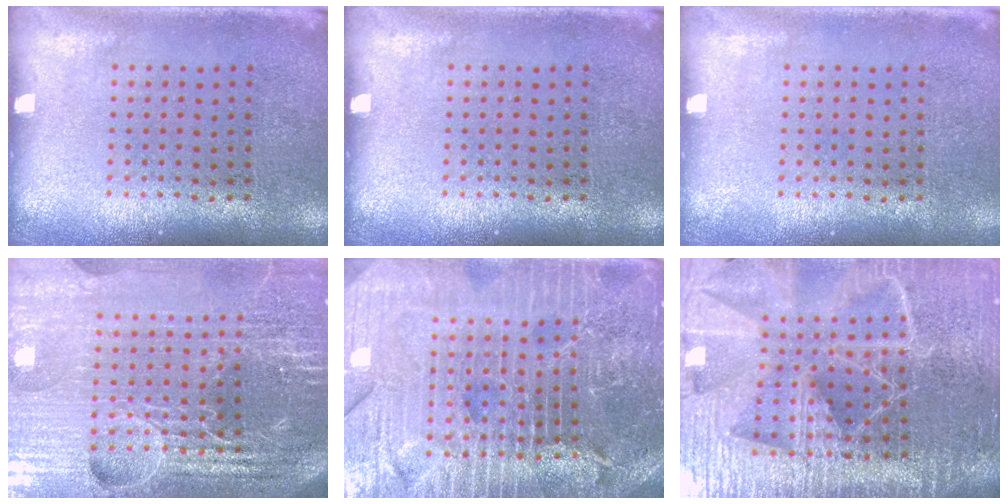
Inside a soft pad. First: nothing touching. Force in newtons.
{"total": 0.0}
{"total": 0.0}
{"total": 6.2, "press": 5.5, "slide": 2.9}
{"total": 5.9, "press": 5.2, "slide": 2.7}
{"total": 6.3, "press": 5.5, "slide": 3.2}